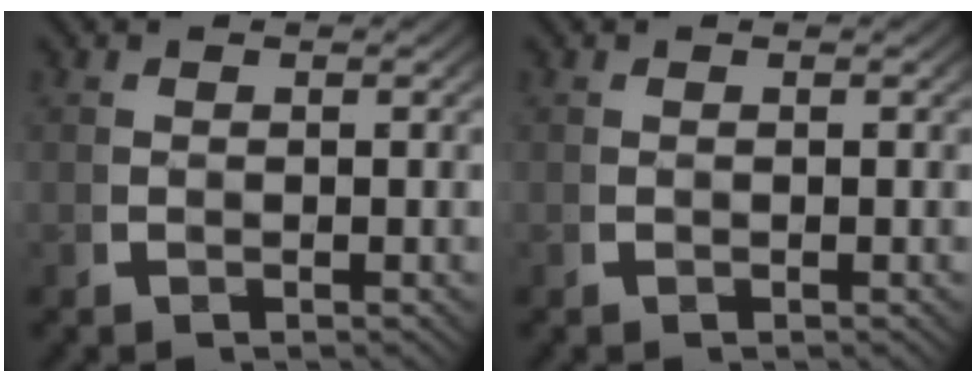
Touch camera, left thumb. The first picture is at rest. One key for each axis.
{"total": 0.0}